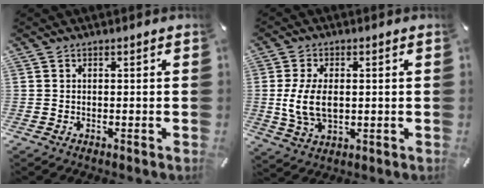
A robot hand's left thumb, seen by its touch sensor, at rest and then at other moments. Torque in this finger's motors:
{"motor_torque": [1.27, 1.98, 0.45, -0.26, 0.41]}